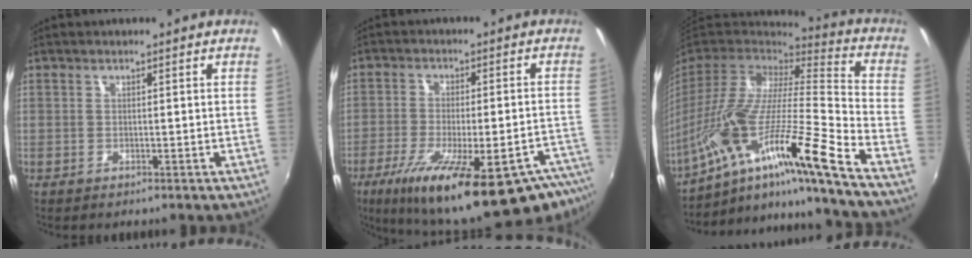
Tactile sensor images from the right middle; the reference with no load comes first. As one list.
[{"total": 27.7, "force": [-19.8, 6.8, 18.1], "torque": [-0.290, -0.063, -0.276]}, {"total": 24.8, "force": [-16.0, -0.3, 19.0], "torque": [-0.288, -0.065, -0.282]}]